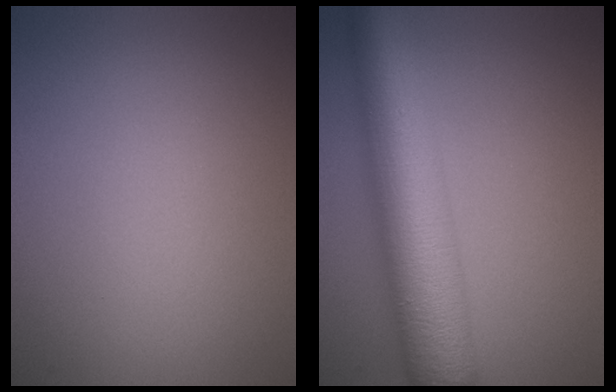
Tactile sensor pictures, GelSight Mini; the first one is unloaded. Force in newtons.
{"total": 10.4, "press": 10.4, "slide": 0.2}